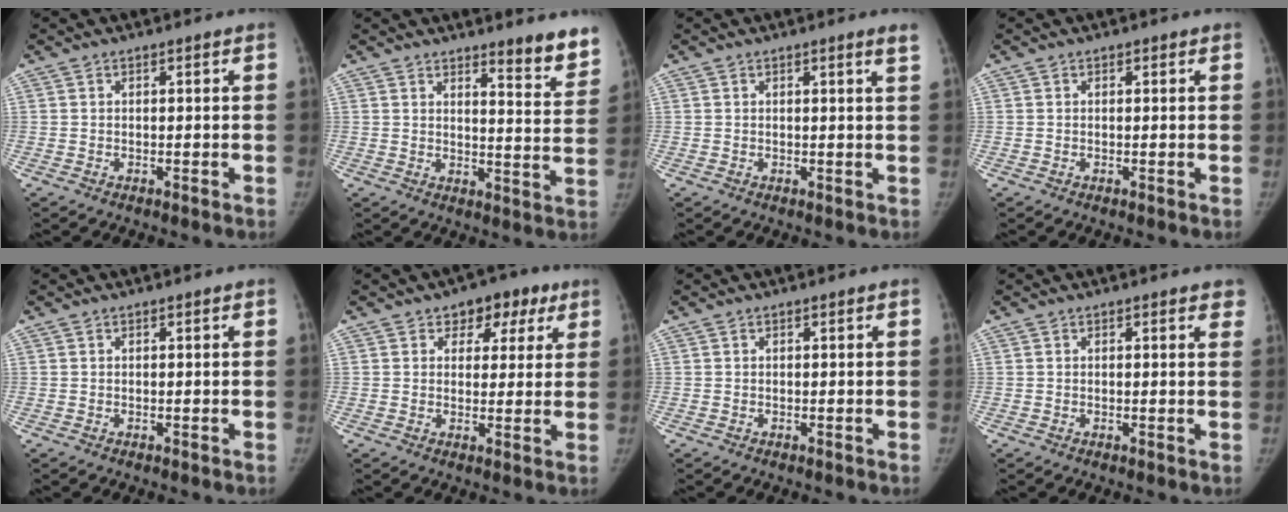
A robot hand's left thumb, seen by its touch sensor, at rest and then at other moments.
{"total": 8.4, "force": [6.9, 1.4, 4.7], "torque": [-0.034, -0.056, 0.085]}
{"total": 1.9, "force": [1.3, -0.5, 1.3], "torque": [-0.021, -0.008, 0.017]}
{"total": 0.0}
{"total": 0.0}
{"total": 7.1, "force": [3.7, 5.1, 3.3], "torque": [0.009, -0.007, 0.045]}
{"total": 0.0}
{"total": 3.1, "force": [2.4, 1.0, 1.6], "torque": [-0.002, -0.003, 0.018]}